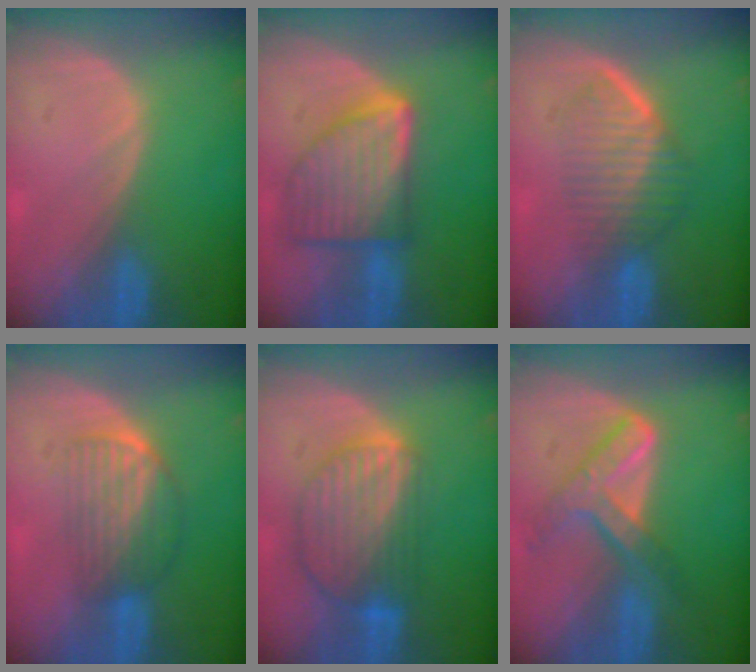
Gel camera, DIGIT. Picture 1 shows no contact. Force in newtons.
{"total": 9.4, "press": 9.3, "slide": 0.6}
{"total": 6.9, "press": 6.0, "slide": 3.4}
{"total": 6.9, "press": 5.8, "slide": 3.7}
{"total": 9.1, "press": 7.8, "slide": 4.8}
{"total": 7.1, "press": 6.1, "slide": 3.7}